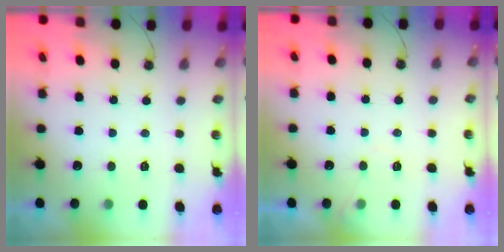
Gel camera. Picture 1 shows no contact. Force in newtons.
{"total": 4.6, "press": 4.5, "slide": 0.6}